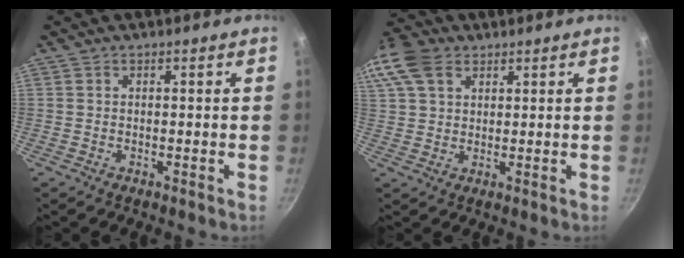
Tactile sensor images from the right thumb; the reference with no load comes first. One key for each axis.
{"total": 12.4, "fx": 5.7, "fy": 8.6, "fz": 6.9, "tx": -0.154, "ty": 0.022, "tz": 0.104}